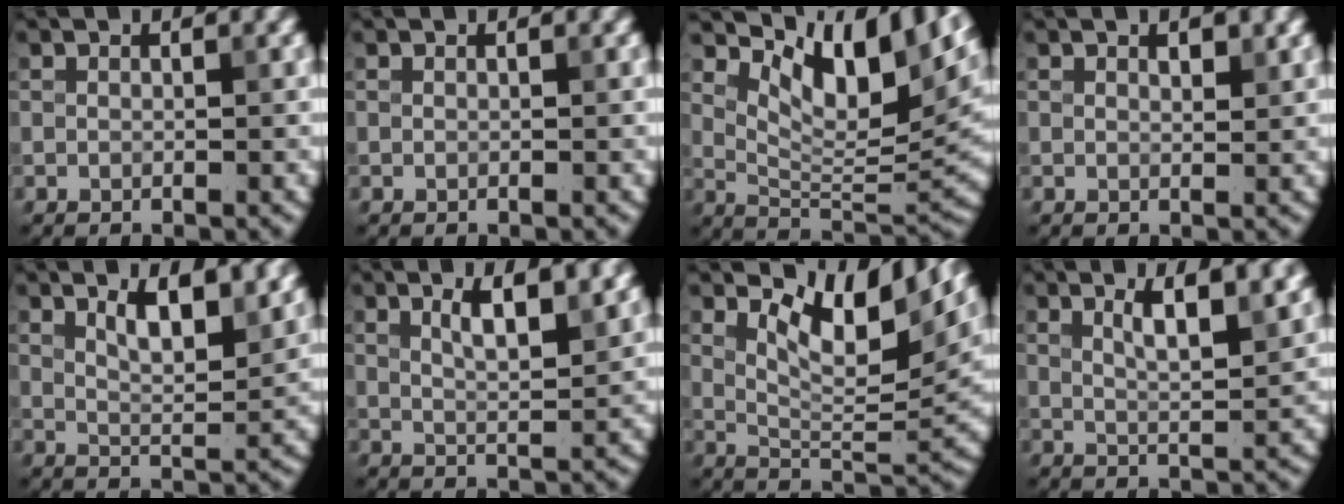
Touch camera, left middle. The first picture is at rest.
{"total": 0.0}
{"total": 11.1, "force": [6.1, 4.0, 8.3], "torque": [-0.126, -0.003, 0.114]}
{"total": 1.3, "force": [0.8, 0.5, 0.9], "torque": [-0.013, -0.001, 0.015]}
{"total": 5.2, "force": [3.1, 1.7, 3.9], "torque": [-0.057, 0.005, 0.045]}
{"total": 4.4, "force": [2.3, 1.3, 3.5], "torque": [-0.052, 0.003, 0.037]}
{"total": 7.6, "force": [3.8, 2.6, 6.0], "torque": [-0.097, -0.006, 0.067]}
{"total": 5.1, "force": [2.7, 1.4, 4.1], "torque": [-0.056, 0.006, 0.038]}